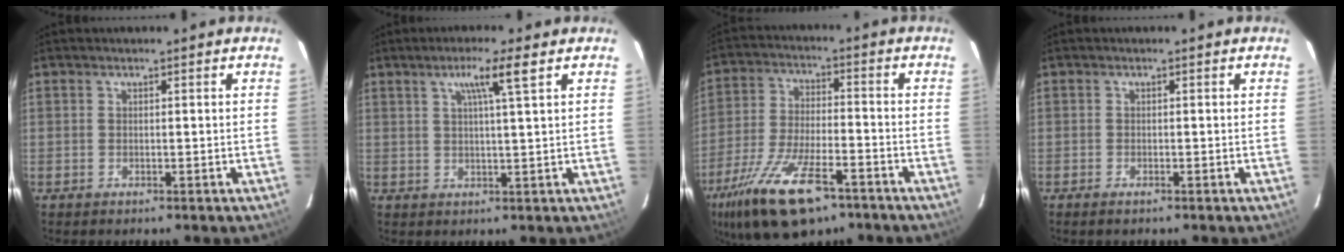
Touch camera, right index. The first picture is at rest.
{"total": 5.1, "force": [2.6, -0.6, 4.4], "torque": [-0.075, 0.005, 0.044]}
{"total": 16.8, "force": [-10.7, 6.3, 11.3], "torque": [-0.240, -0.036, -0.191]}
{"total": 0.9, "force": [-0.7, 0.3, 0.5], "torque": [-0.010, -0.003, -0.015]}